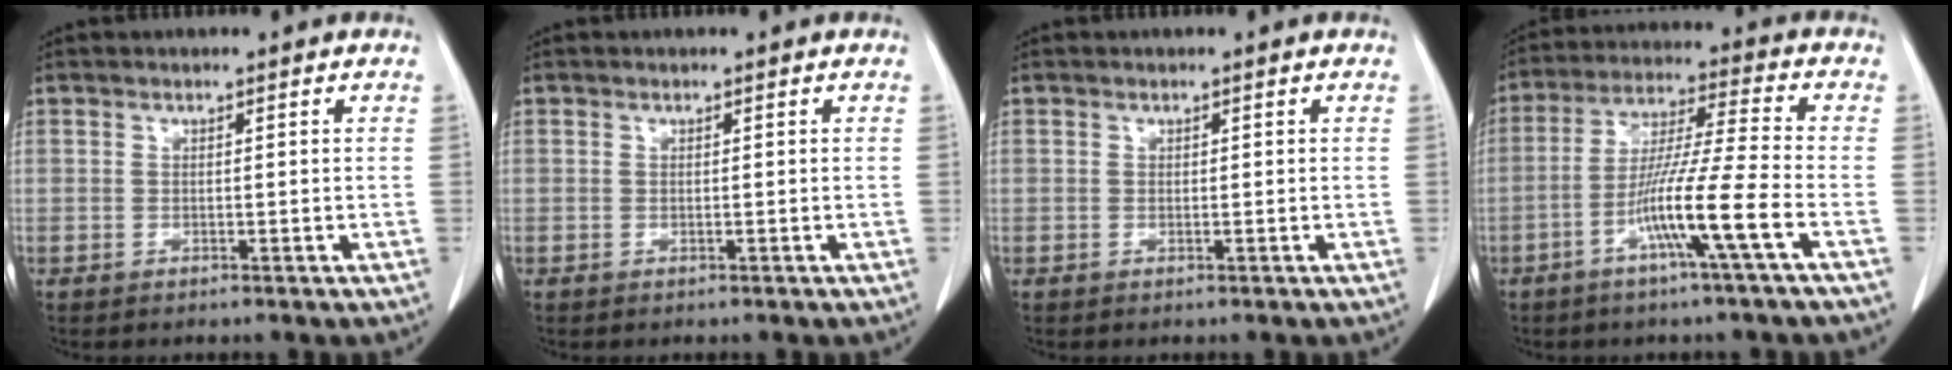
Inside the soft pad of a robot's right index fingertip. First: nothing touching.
{"total": 0.0}
{"total": 0.0}
{"total": 12.3, "force": [-4.9, -1.7, 11.1], "torque": [-0.209, -0.003, -0.094]}